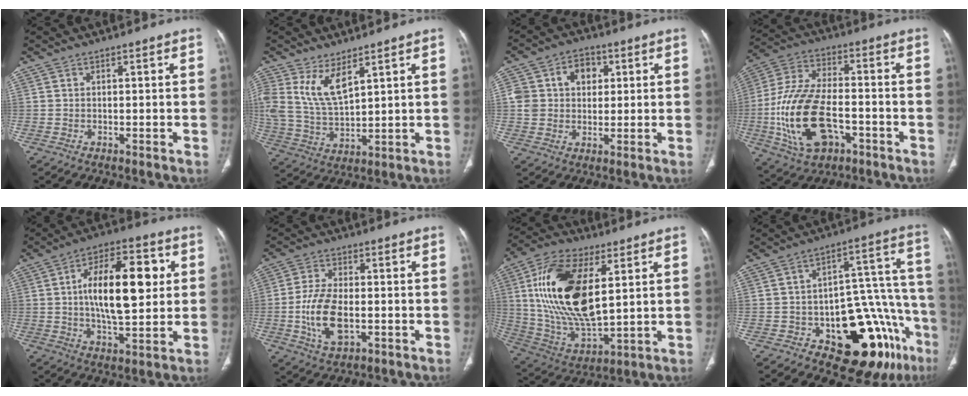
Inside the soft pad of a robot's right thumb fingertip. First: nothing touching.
{"total": 9.5, "force": [5.3, 3.9, 6.9], "torque": [-0.137, -0.028, 0.117]}
{"total": 9.8, "force": [2.4, 7.7, 5.6], "torque": [-0.061, 0.006, 0.041]}
{"total": 18.9, "force": [-5.4, 10.5, 14.8], "torque": [-0.295, 0.024, -0.091]}
{"total": 18.1, "force": [2.8, 8.0, 16.0], "torque": [-0.238, 0.009, 0.043]}
{"total": 10.5, "force": [-2.1, 5.6, 8.6], "torque": [-0.168, 0.004, -0.036]}
{"total": 22.8, "force": [5.5, 11.0, 19.2], "torque": [-0.367, -0.020, 0.104]}
{"total": 21.0, "force": [-10.5, 9.1, 15.7], "torque": [-0.130, 0.091, -0.134]}